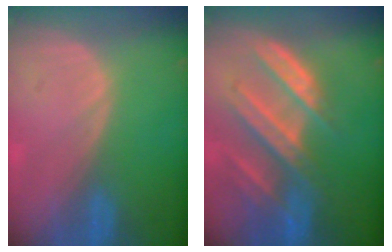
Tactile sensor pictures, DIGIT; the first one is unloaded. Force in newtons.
{"total": 9.2, "press": 8.1, "slide": 4.3}